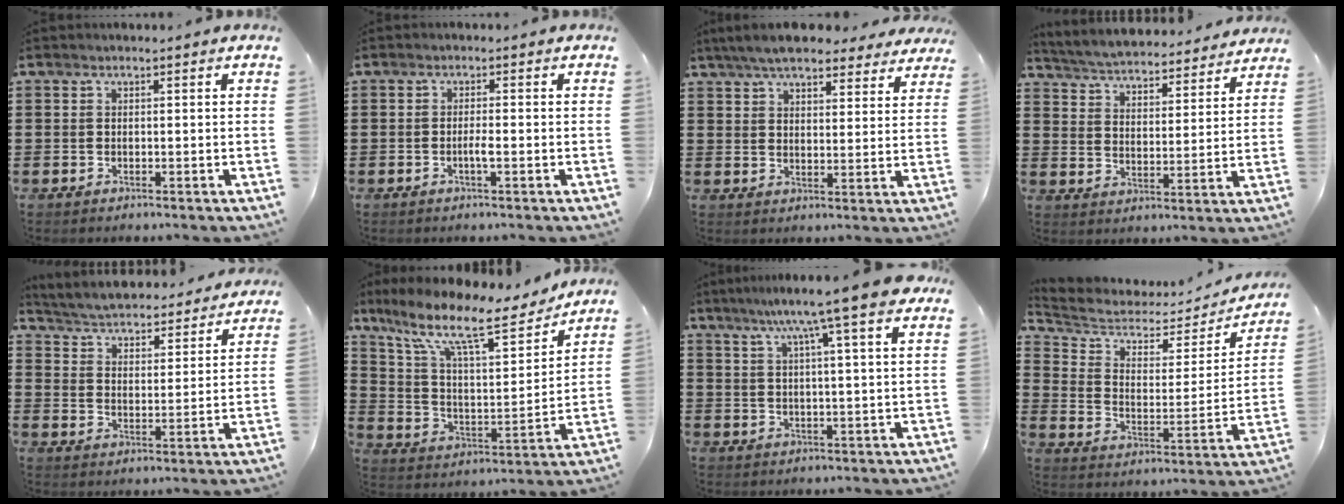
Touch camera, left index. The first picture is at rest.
{"total": 1.7, "force": [-0.6, 0.2, 1.6], "torque": [-0.030, 0.001, -0.010]}
{"total": 6.9, "force": [6.2, 1.3, 2.7], "torque": [-0.073, -0.010, 0.116]}
{"total": 4.4, "force": [4.4, -0.2, 0.4], "torque": [-0.033, -0.037, 0.071]}
{"total": 3.5, "force": [3.5, 0.0, 0.5], "torque": [-0.033, -0.036, 0.050]}
{"total": 14.5, "force": [10.7, 3.1, 9.2], "torque": [-0.199, -0.060, 0.177]}
{"total": 9.6, "force": [6.9, -0.3, 6.6], "torque": [-0.132, -0.020, 0.112]}
{"total": 5.6, "force": [4.8, 2.4, 1.7], "torque": [-0.063, -0.033, 0.077]}